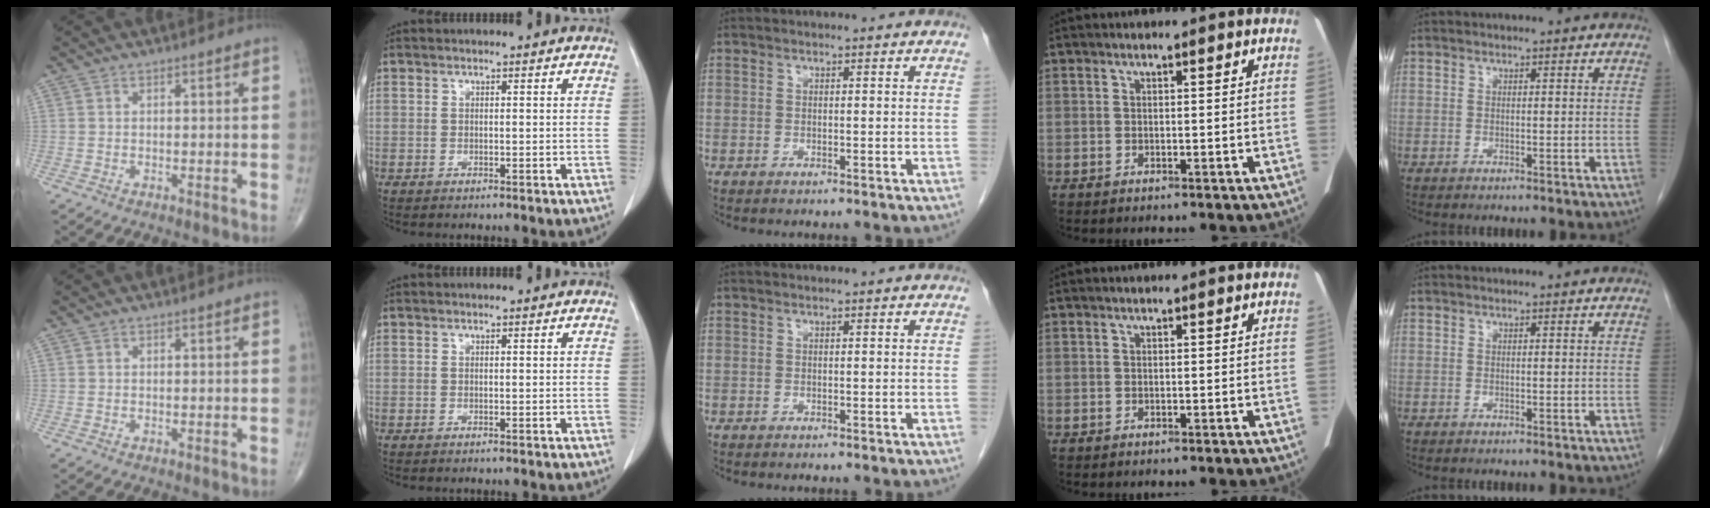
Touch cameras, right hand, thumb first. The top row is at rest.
{}